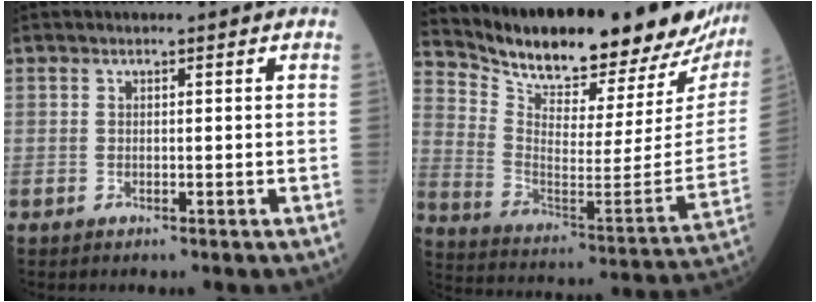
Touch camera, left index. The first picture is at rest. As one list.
[{"total": 28.0, "force": [24.9, 5.8, 11.5], "torque": [-0.202, -0.074, 0.344]}]